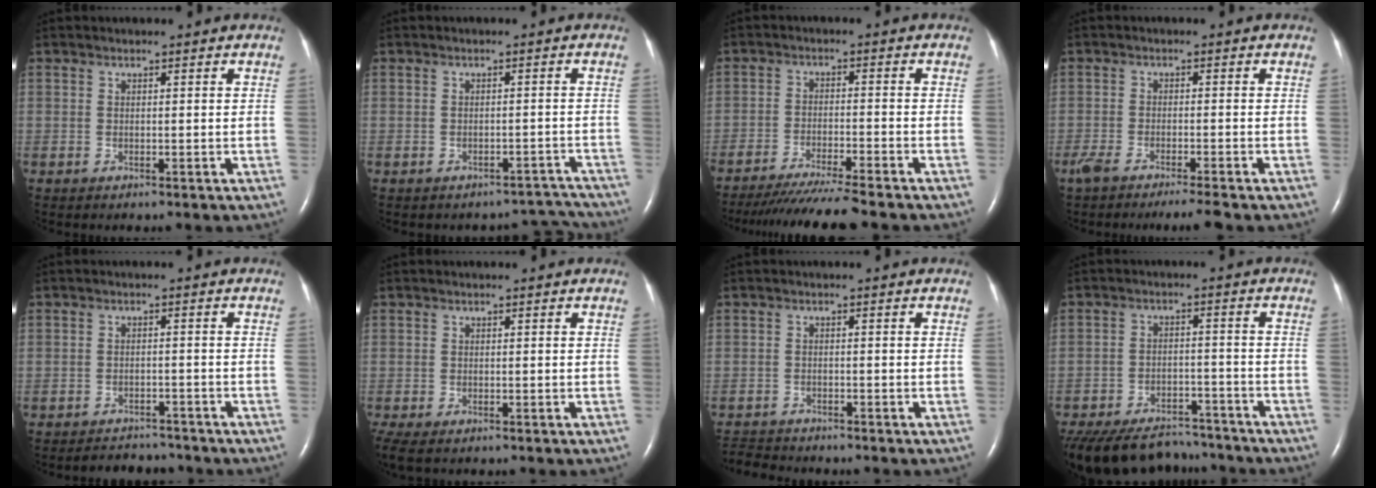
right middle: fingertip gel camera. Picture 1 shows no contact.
{"total": 4.8, "force": [-4.4, 1.2, -1.3], "torque": [0.033, 0.031, -0.043]}
{"total": 11.2, "force": [-9.9, -1.1, 5.0], "torque": [-0.066, -0.035, -0.159]}
{"total": 6.0, "force": [-4.8, -0.1, 3.6], "torque": [-0.061, -0.012, -0.080]}
{"total": 4.3, "force": [-4.2, 1.1, -0.1], "torque": [0.002, 0.000, -0.062]}
{"total": 0.0}
{"total": 4.2, "force": [-4.2, 0.5, 0.3], "torque": [-0.003, -0.015, -0.073]}
{"total": 17.8, "force": [-15.3, 6.7, 6.3], "torque": [-0.168, -0.016, -0.221]}